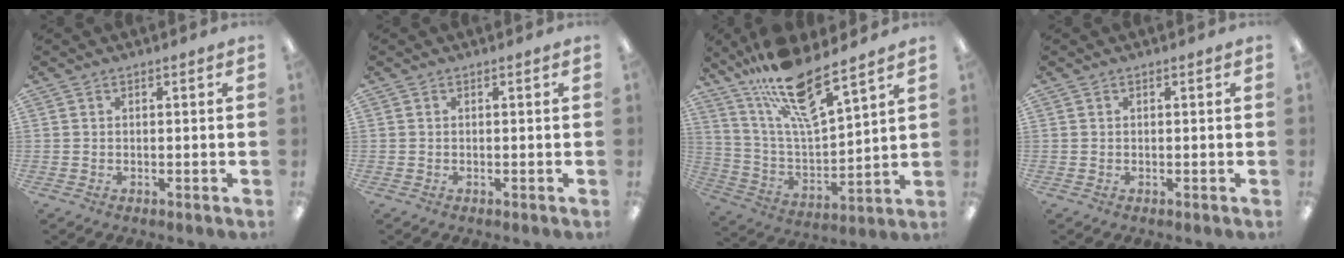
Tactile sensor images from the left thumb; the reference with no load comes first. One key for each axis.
{"total": 0.0}
{"total": 17.3, "fx": 13.3, "fy": 3.6, "fz": 10.6, "tx": -0.206, "ty": -0.079, "tz": 0.227}
{"total": 0.0}